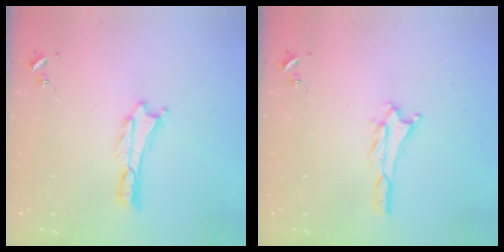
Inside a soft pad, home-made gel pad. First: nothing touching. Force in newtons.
{"total": 1.8, "press": 1.8, "slide": 0.1}